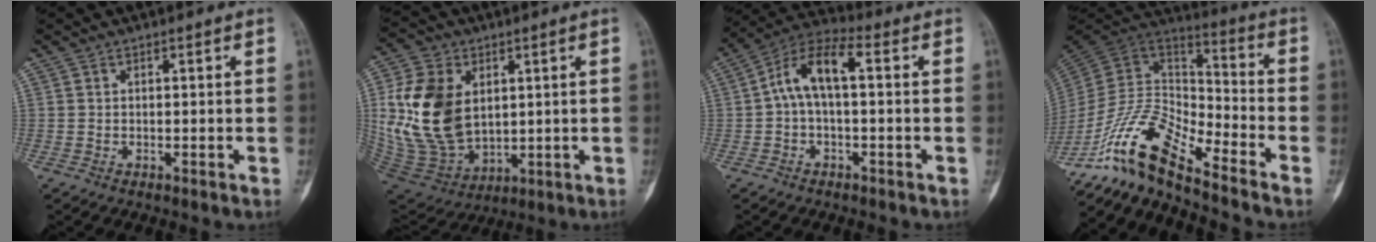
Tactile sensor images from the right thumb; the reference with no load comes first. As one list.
[{"total": 18.8, "force": [2.9, 13.2, 13.1], "torque": [-0.238, -0.016, 0.073]}, {"total": 9.2, "force": [0.5, 4.2, 8.2], "torque": [-0.153, 0.040, 0.000]}, {"total": 15.4, "force": [-12.4, 3.8, 8.3], "torque": [-0.153, 0.088, -0.242]}]